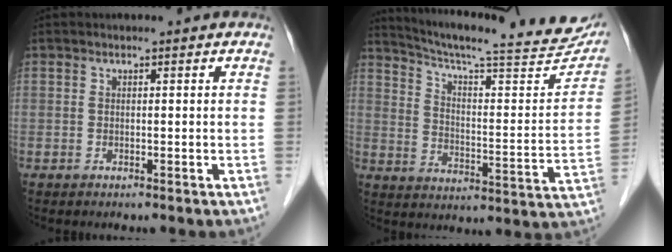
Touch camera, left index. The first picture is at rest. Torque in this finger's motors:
{"motor_torque": [-0.50, -1.09, 0.07, 0.04]}